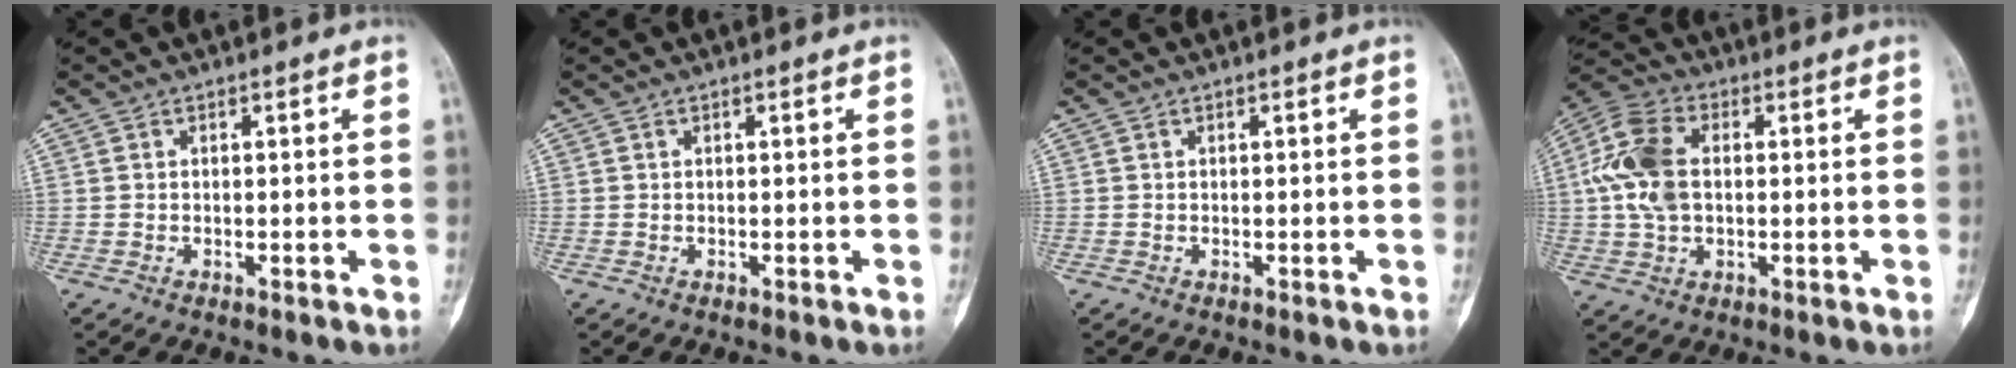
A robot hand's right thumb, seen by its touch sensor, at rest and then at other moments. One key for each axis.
{"total": 0.0}
{"total": 0.0}
{"total": 12.0, "fx": 1.1, "fy": 7.7, "fz": 9.1, "tx": -0.195, "ty": 0.021, "tz": 0.018}